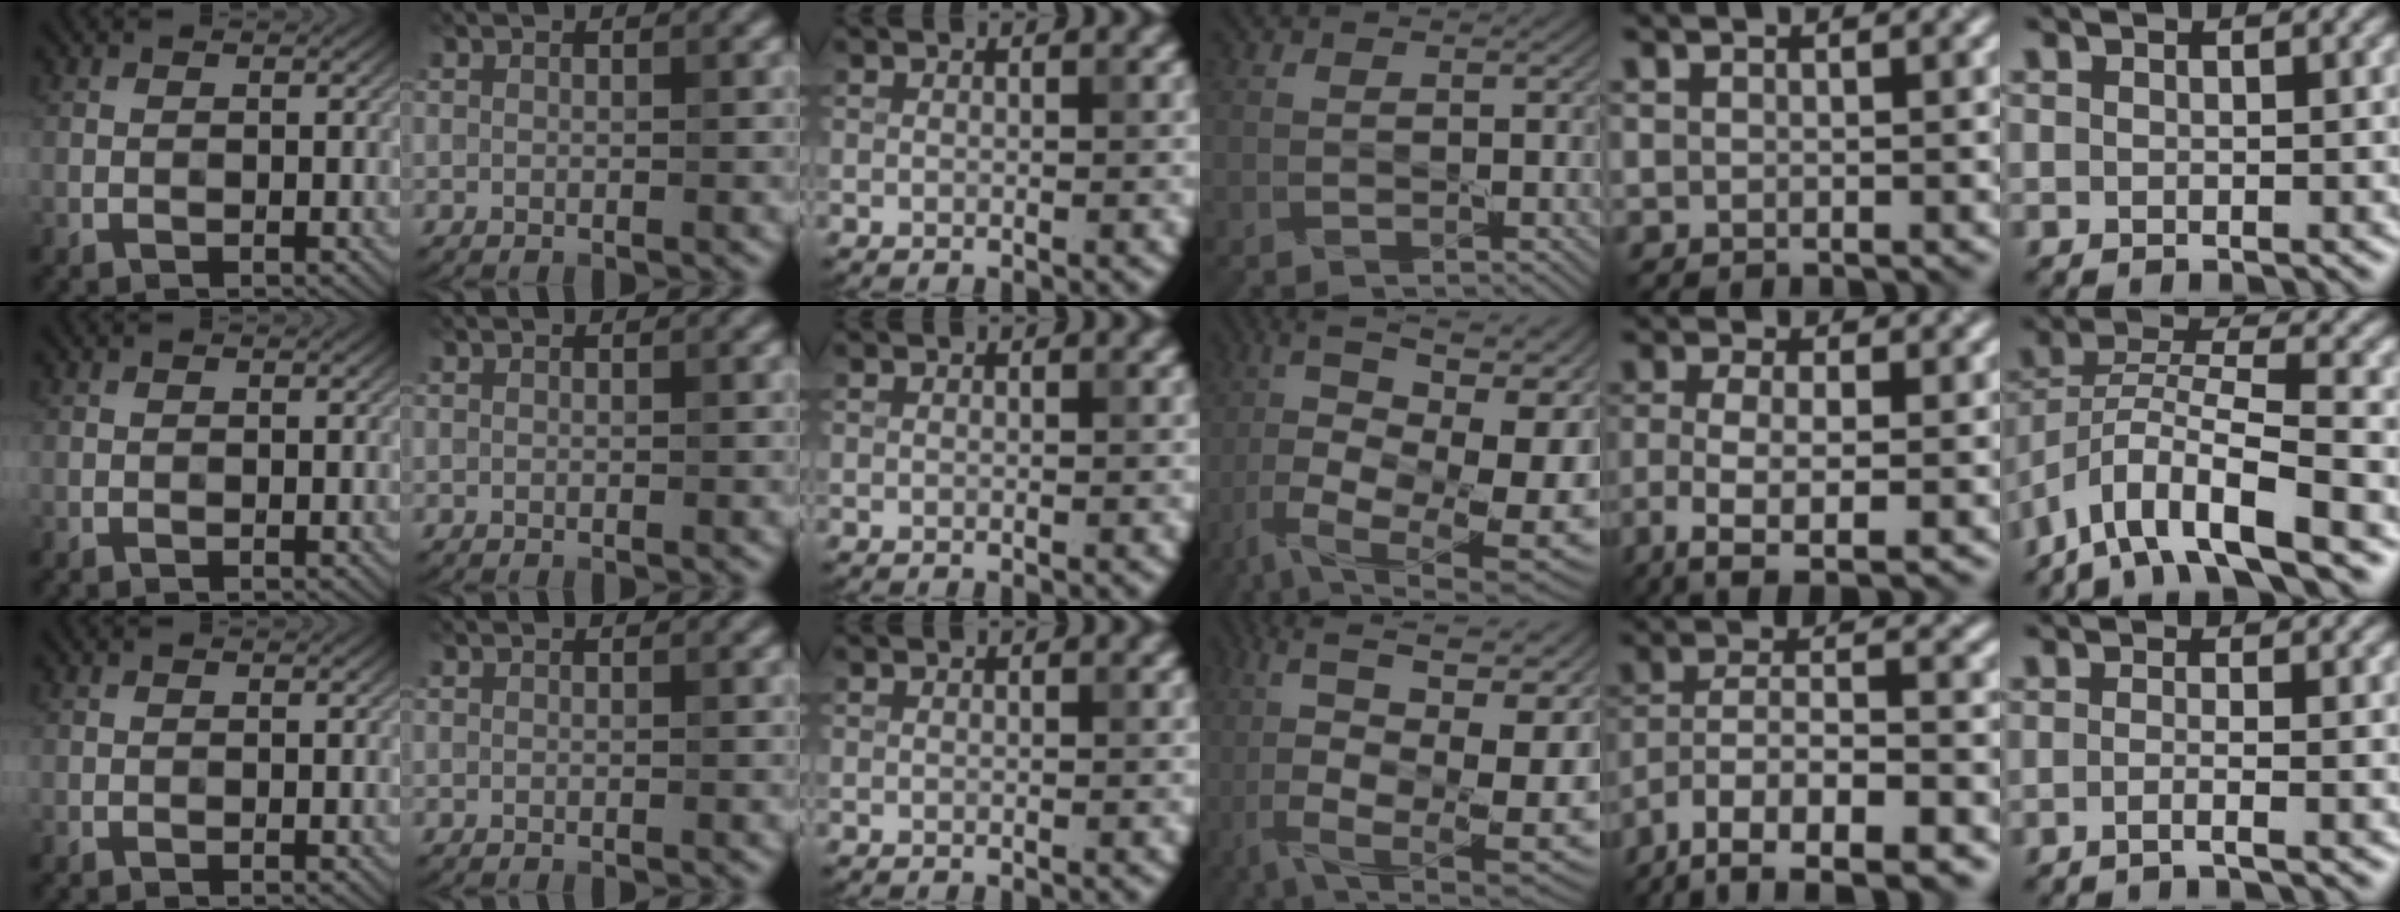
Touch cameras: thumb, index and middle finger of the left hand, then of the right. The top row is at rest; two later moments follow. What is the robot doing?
{"motion": "squeeze", "object": "bubble wrap"}